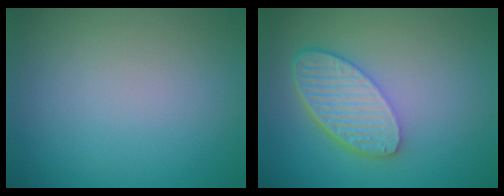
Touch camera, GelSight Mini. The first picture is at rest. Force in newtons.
{"total": 6.0, "press": 4.7, "slide": 3.8}